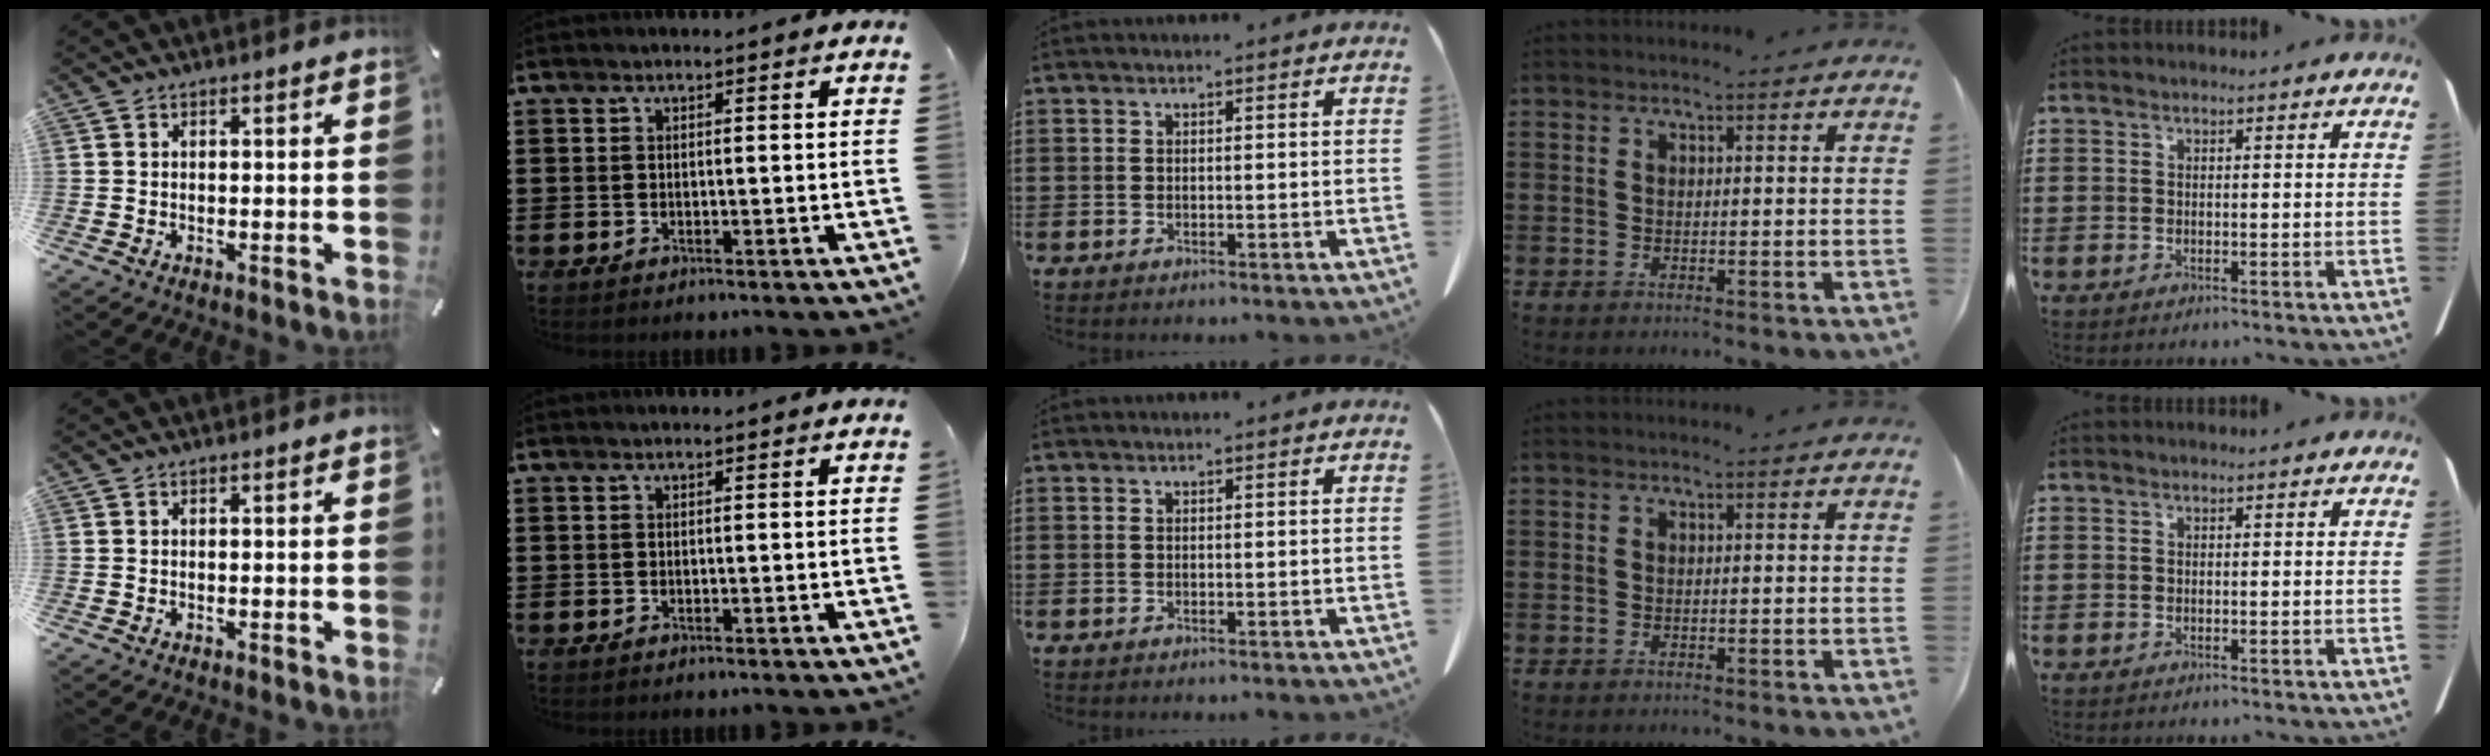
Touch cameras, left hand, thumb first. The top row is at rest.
{}